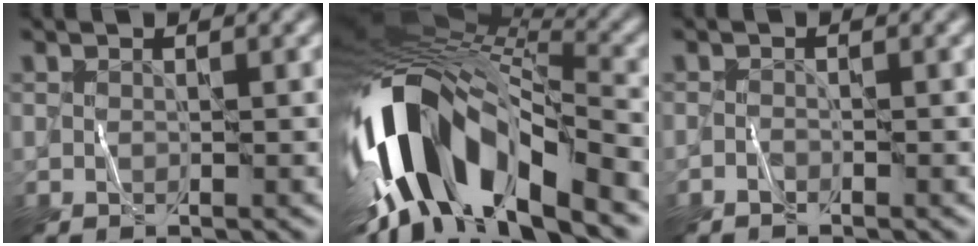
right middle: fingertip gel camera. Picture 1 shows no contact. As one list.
[{"total": 14.0, "force": [-4.7, 6.2, 11.7], "torque": [-0.224, 0.020, -0.087]}, {"total": 0.6, "force": [-0.6, 0.0, 0.1], "torque": [0.000, 0.003, -0.014]}]